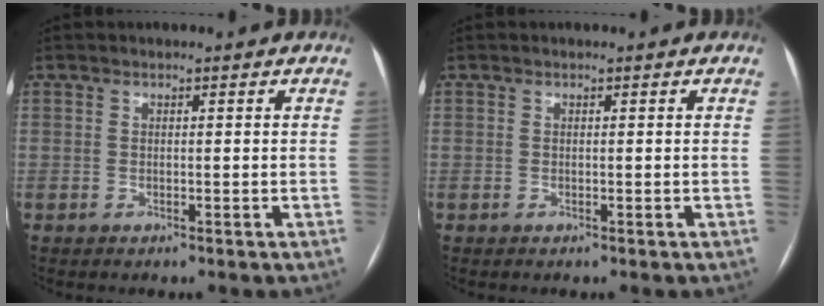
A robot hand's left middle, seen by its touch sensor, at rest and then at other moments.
{"total": 0.0}